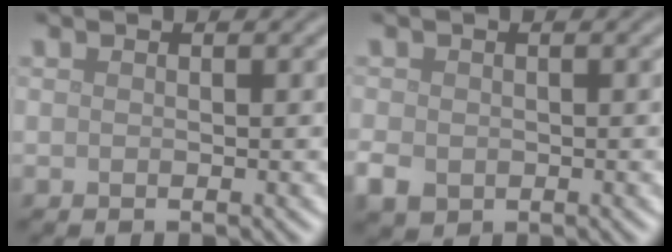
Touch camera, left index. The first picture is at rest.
{"total": 2.3, "force": [-0.7, 1.9, 1.1], "torque": [-0.023, -0.006, -0.016]}